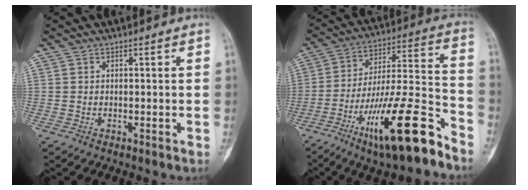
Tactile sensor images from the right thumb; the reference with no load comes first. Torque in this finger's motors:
{"motor_torque": [0.38, 0.53, 1.87, -0.90, 0.18]}